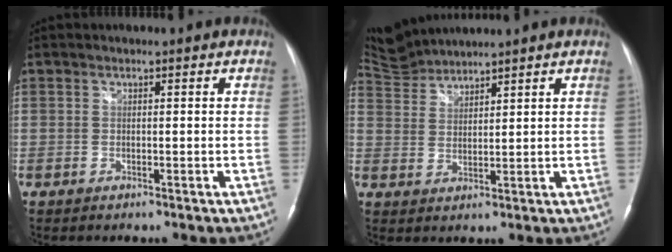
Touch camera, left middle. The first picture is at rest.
{"total": 5.7, "force": [5.7, -0.2, -0.3], "torque": [-0.008, 0.013, 0.122]}